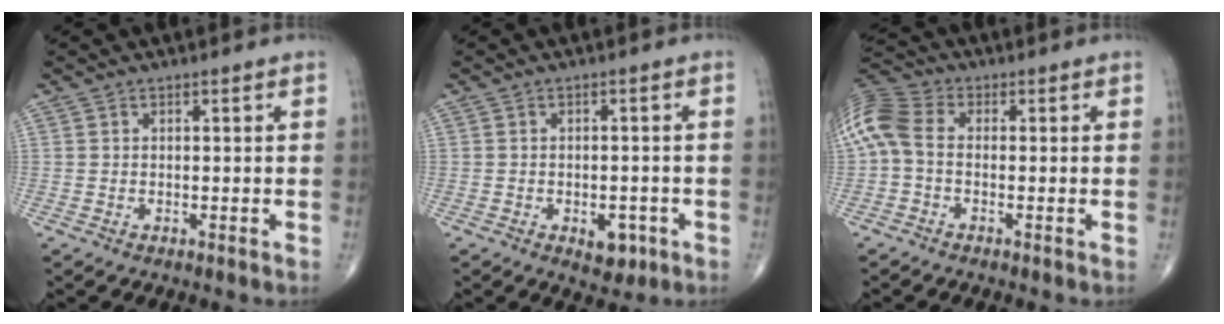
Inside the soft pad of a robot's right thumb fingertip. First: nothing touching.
{"total": 4.2, "force": [-1.7, 2.6, 2.9], "torque": [-0.021, 0.006, -0.015]}
{"total": 9.3, "force": [-0.2, 6.4, 6.8], "torque": [-0.153, 0.026, -0.017]}